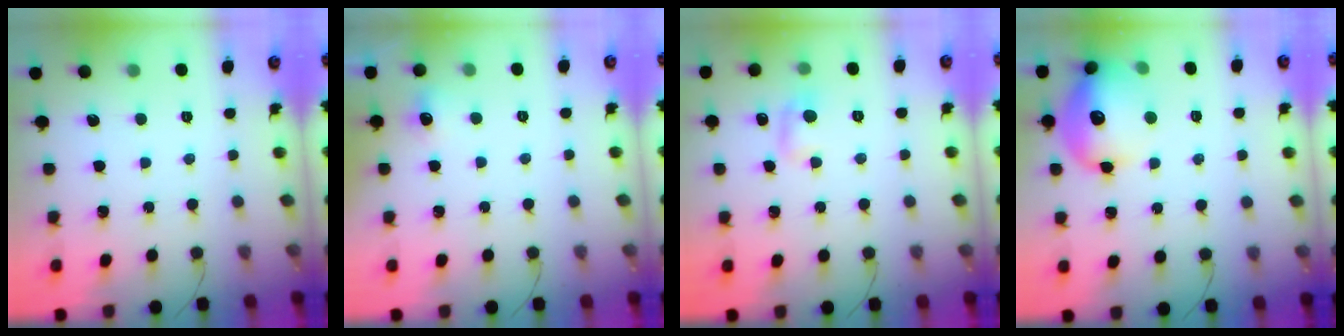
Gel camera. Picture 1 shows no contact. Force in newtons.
{"total": 4.3, "press": 4.0, "slide": 1.5}
{"total": 5.5, "press": 5.2, "slide": 1.7}
{"total": 15.6, "press": 15.4, "slide": 2.2}